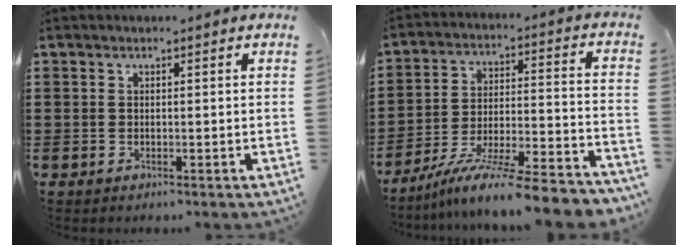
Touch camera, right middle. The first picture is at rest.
{"total": 10.6, "force": [-9.1, -0.3, 5.3], "torque": [-0.083, 0.005, -0.179]}